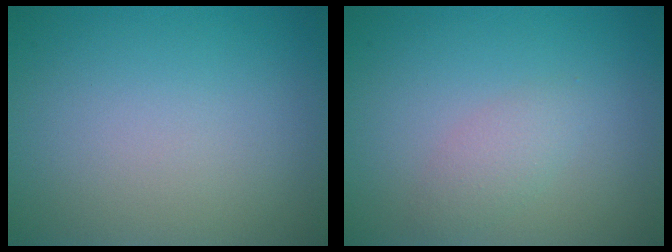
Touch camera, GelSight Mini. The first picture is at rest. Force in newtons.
{"total": 1.6, "press": 1.6, "slide": 0.1}